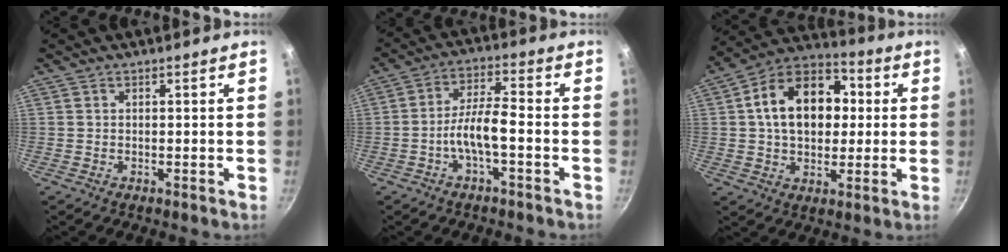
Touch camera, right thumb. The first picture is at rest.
{"total": 7.1, "force": [-2.5, 2.0, 6.3], "torque": [-0.127, 0.034, -0.051]}
{"total": 17.5, "force": [2.4, 12.3, 12.3], "torque": [-0.165, 0.027, 0.023]}